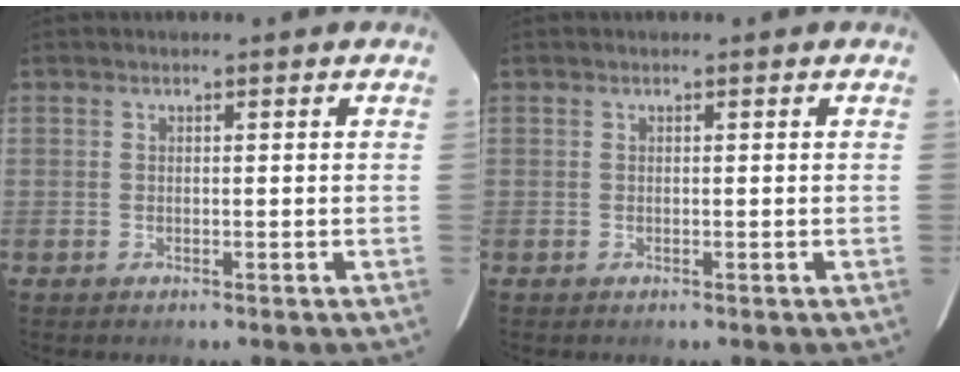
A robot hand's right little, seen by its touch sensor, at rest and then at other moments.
{"total": 0.0}